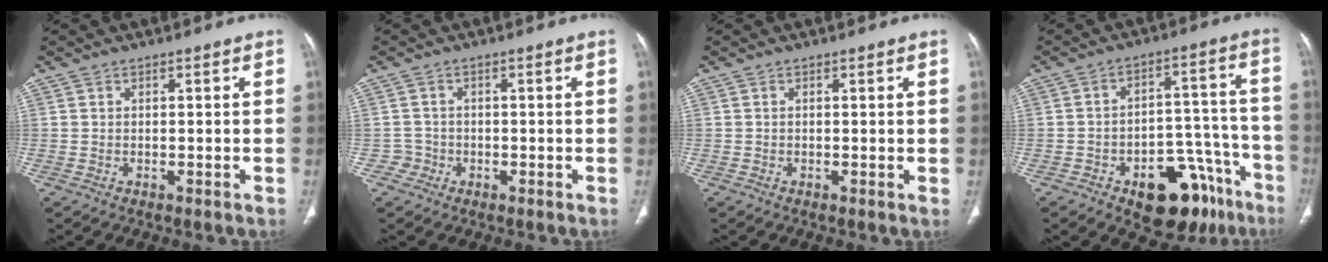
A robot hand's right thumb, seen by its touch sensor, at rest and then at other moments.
{"total": 1.8, "force": [-0.8, 1.6, -0.4], "torque": [0.018, 0.009, -0.020]}
{"total": 0.5, "force": [0.1, 0.2, 0.5], "torque": [-0.008, -0.001, 0.001]}
{"total": 17.4, "force": [-10.1, 9.4, 10.6], "torque": [-0.077, 0.089, -0.133]}